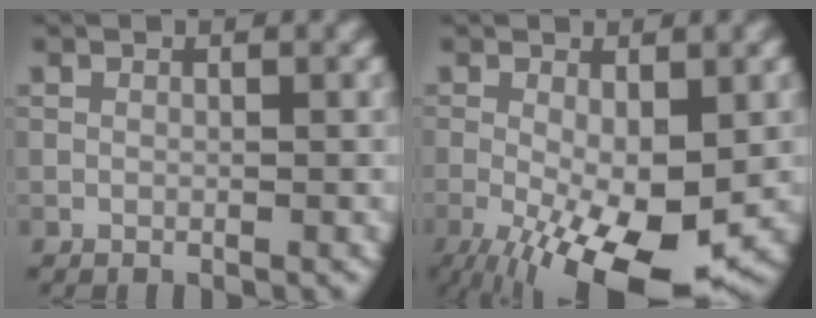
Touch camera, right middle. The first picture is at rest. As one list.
[{"total": 11.1, "force": [-3.9, 4.0, 9.5], "torque": [-0.168, -0.023, -0.057]}]